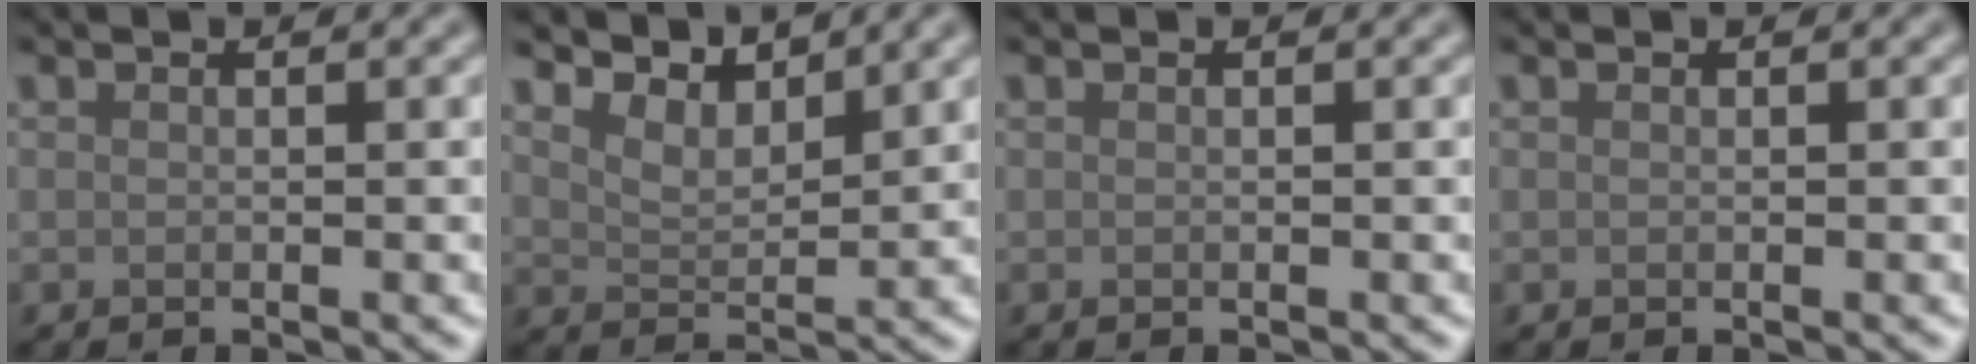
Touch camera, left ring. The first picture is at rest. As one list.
[{"total": 3.4, "force": [3.3, 0.5, 0.8], "torque": [-0.028, -0.005, 0.051]}, {"total": 0.0}, {"total": 0.0}]